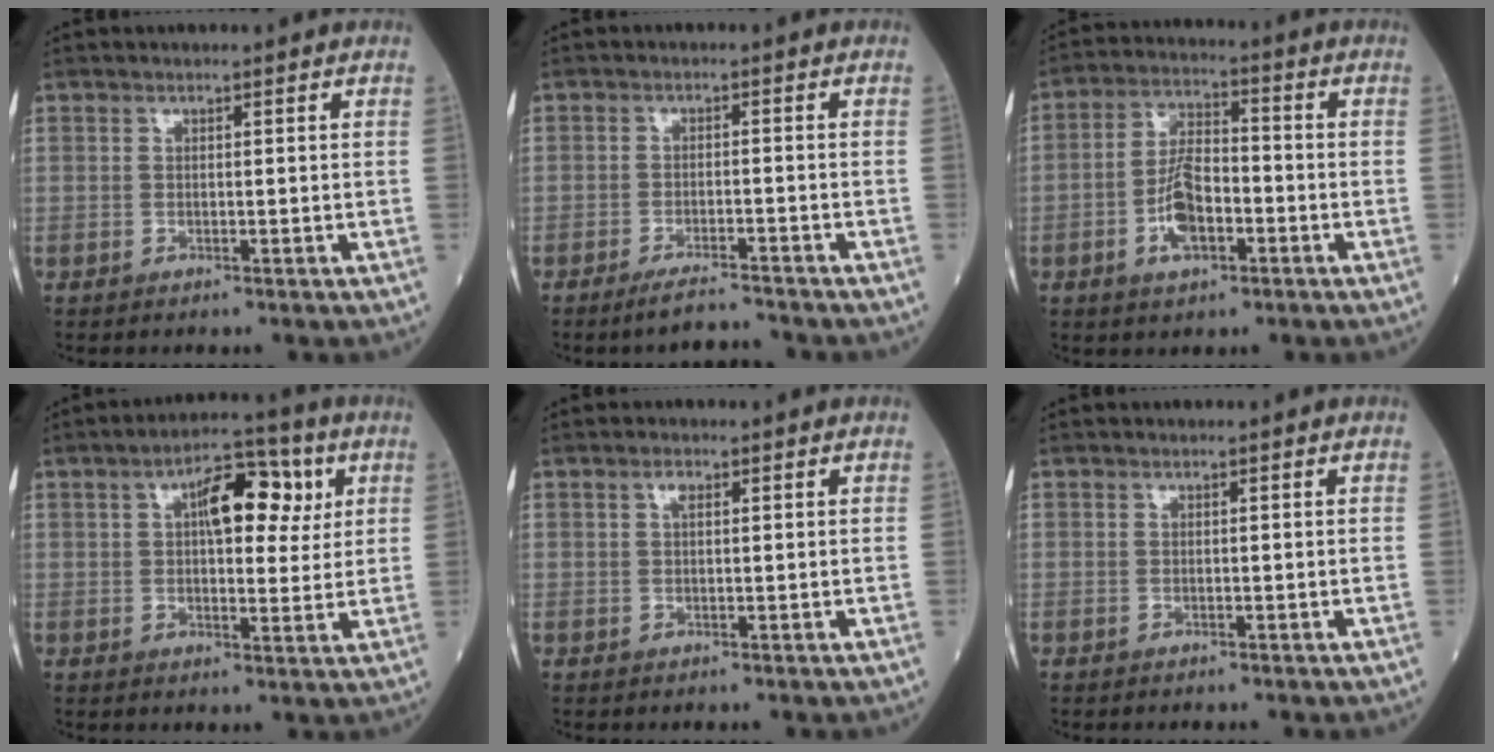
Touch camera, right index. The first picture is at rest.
{"total": 4.4, "force": [-4.0, 0.1, 1.8], "torque": [-0.033, -0.012, -0.070]}
{"total": 7.9, "force": [-2.8, 3.4, 6.6], "torque": [-0.134, 0.009, -0.052]}
{"total": 9.5, "force": [3.2, 4.0, 8.0], "torque": [-0.115, 0.026, 0.042]}
{"total": 1.3, "force": [0.6, 0.5, 1.0], "torque": [-0.021, 0.002, 0.008]}
{"total": 0.0}